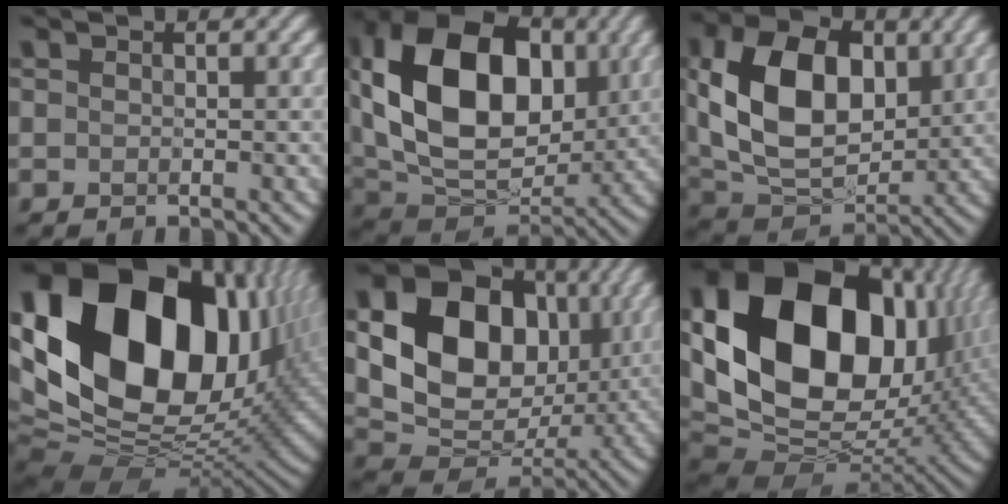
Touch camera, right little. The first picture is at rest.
{"total": 16.8, "force": [2.8, 11.3, 12.1], "torque": [-0.230, 0.024, 0.041]}
{"total": 12.6, "force": [1.9, 8.3, 9.2], "torque": [-0.183, 0.006, 0.028]}
{"total": 23.2, "force": [5.5, 15.7, 16.2], "torque": [-0.344, 0.015, 0.110]}
{"total": 16.0, "force": [3.1, 11.9, 10.1], "torque": [-0.181, 0.014, 0.051]}
{"total": 21.1, "force": [4.9, 14.2, 14.7], "torque": [-0.316, 0.019, 0.088]}